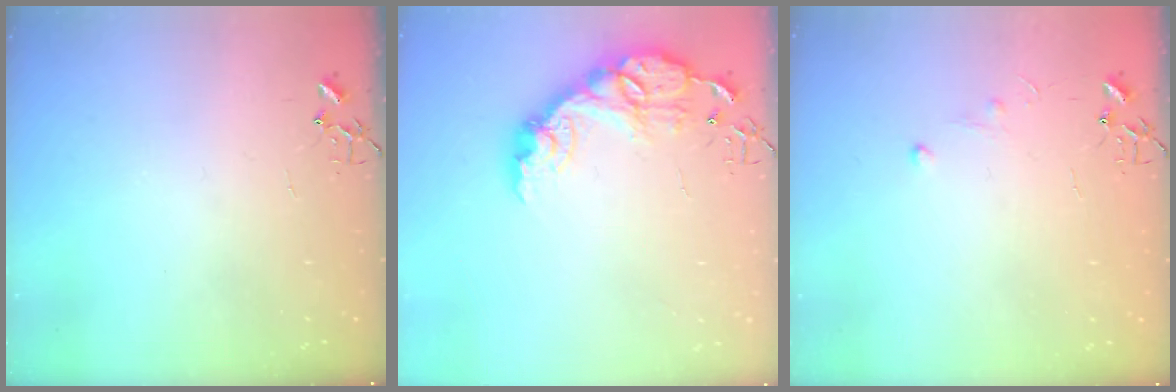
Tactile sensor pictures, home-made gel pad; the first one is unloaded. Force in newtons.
{"total": 15.4, "press": 15.4, "slide": 1.1}
{"total": 3.8, "press": 3.8, "slide": 0.5}